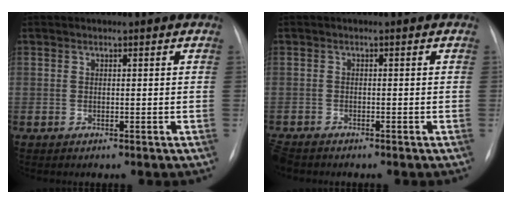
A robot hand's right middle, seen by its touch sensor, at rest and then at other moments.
{"total": 3.0, "force": [-2.6, 1.0, 0.9], "torque": [-0.017, -0.008, -0.046]}